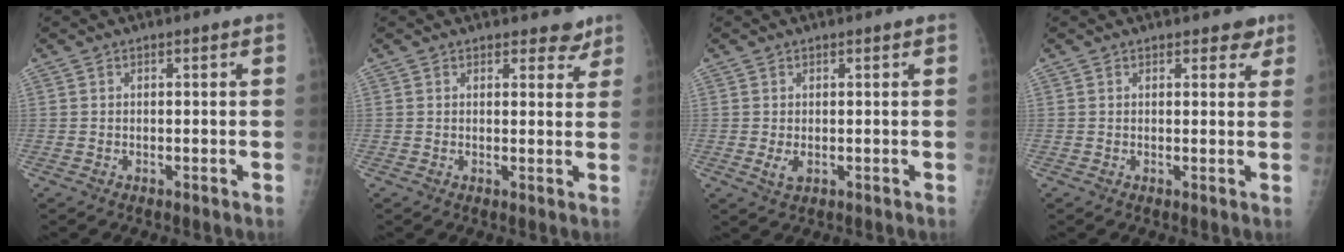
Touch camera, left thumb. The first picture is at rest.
{"total": 3.4, "force": [2.8, 1.8, 0.8], "torque": [0.015, -0.018, 0.030]}
{"total": 2.3, "force": [0.1, 1.3, 1.9], "torque": [-0.035, -0.007, 0.004]}
{"total": 2.8, "force": [2.0, 1.6, 1.0], "torque": [0.013, -0.008, 0.021]}